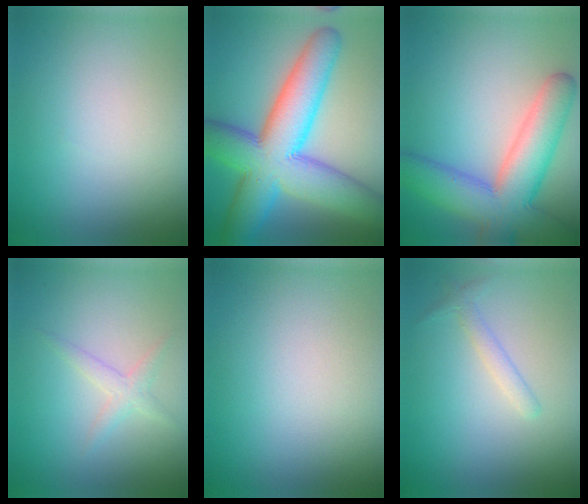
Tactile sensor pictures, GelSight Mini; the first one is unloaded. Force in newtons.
{"total": 12.8, "press": 12.8, "slide": 0.3}
{"total": 9.5, "press": 9.5, "slide": 0.6}
{"total": 1.5, "press": 1.5, "slide": 0.1}
{"total": 0.0}
{"total": 1.4, "press": 1.4, "slide": 0.0}